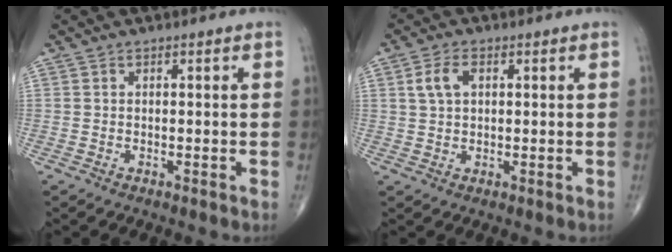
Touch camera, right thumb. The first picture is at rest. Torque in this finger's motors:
{"motor_torque": [0.06, 0.05, 0.20, 0.08, 0.06]}